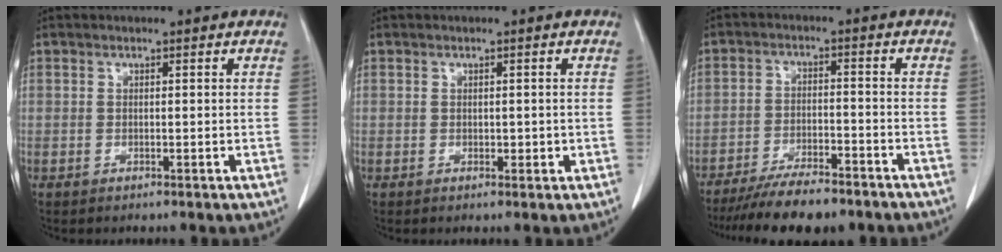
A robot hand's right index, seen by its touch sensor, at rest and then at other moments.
{"total": 1.4, "force": [-0.1, 0.9, 1.0], "torque": [-0.013, 0.001, 0.002]}
{"total": 11.3, "force": [-9.4, 2.6, 5.6], "torque": [-0.084, -0.016, -0.148]}